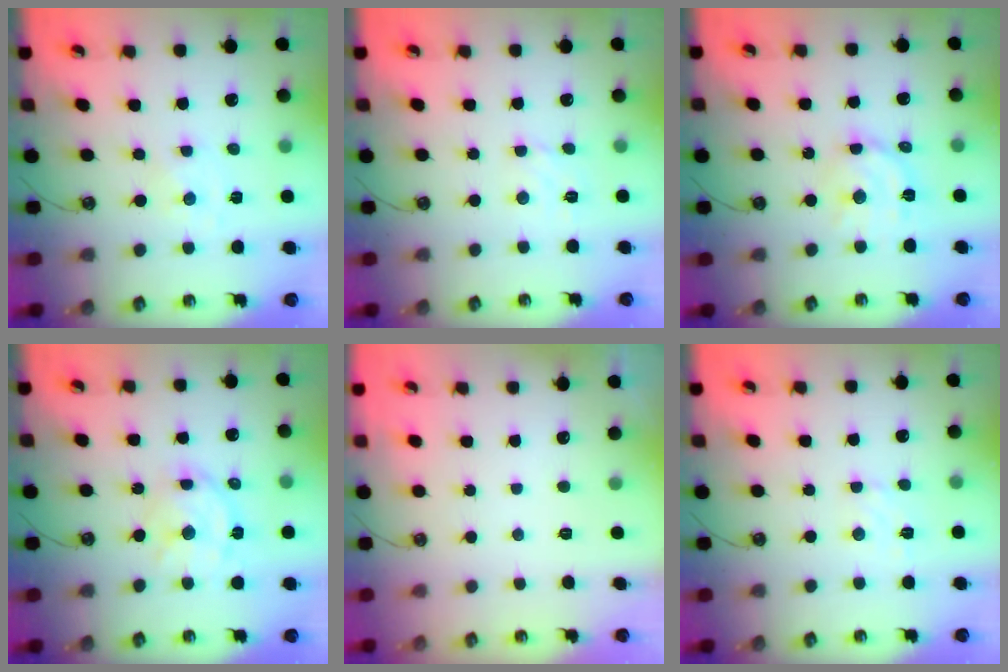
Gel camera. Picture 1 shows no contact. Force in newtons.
{"total": 2.3, "press": 2.3, "slide": 0.5}
{"total": 12.2, "press": 12.2, "slide": 0.9}
{"total": 12.6, "press": 12.5, "slide": 1.1}
{"total": 0.0}
{"total": 3.4, "press": 3.4, "slide": 0.4}